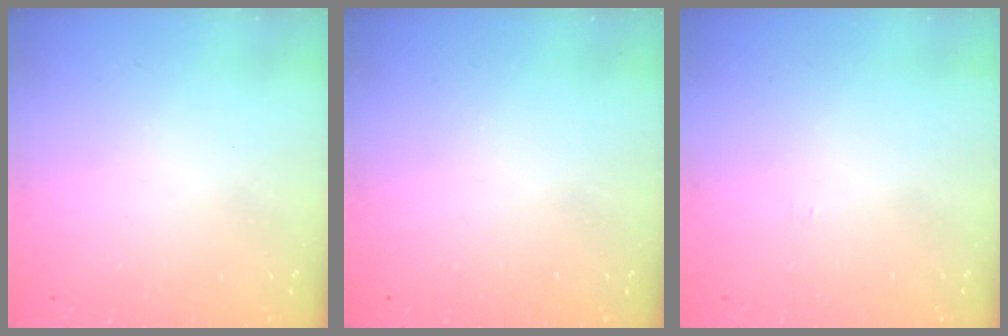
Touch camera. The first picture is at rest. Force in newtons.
{"total": 0.0}
{"total": 3.5, "press": 3.5, "slide": 0.4}